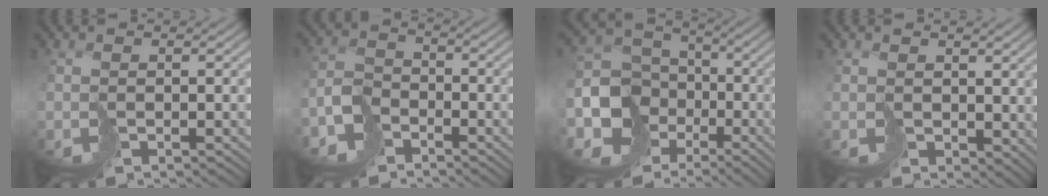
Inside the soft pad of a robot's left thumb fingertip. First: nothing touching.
{"total": 5.0, "force": [-4.0, 2.8, 1.1], "torque": [-0.018, 0.000, -0.093]}
{"total": 12.7, "force": [-5.1, 10.4, 5.2], "torque": [-0.140, -0.043, -0.099]}
{"total": 2.7, "force": [1.4, 2.1, 1.2], "torque": [-0.031, -0.010, 0.031]}